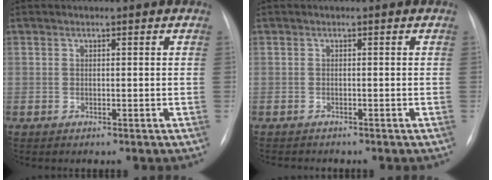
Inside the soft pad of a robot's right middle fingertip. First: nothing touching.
{"total": 1.3, "force": [-1.3, 0.2, 0.2], "torque": [-0.001, -0.005, -0.017]}